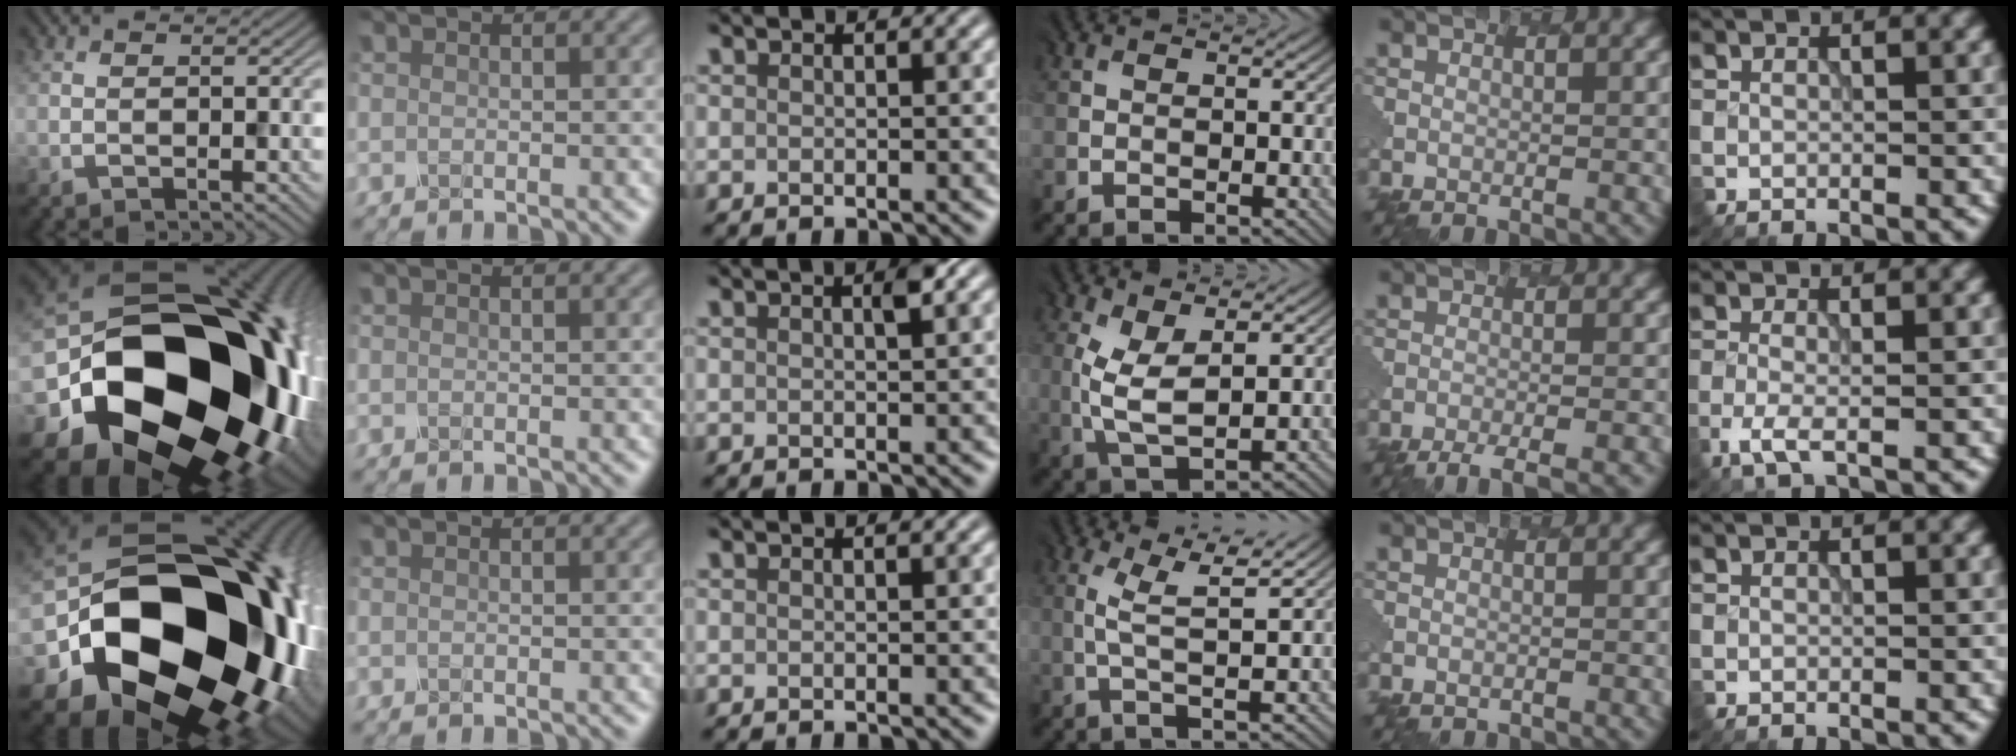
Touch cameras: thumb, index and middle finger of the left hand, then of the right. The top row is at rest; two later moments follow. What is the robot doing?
{"motion": "dispense", "object": "toothpaste"}